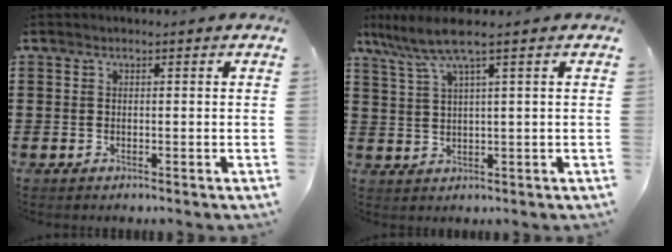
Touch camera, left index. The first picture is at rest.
{"total": 5.7, "force": [3.1, 0.3, 4.8], "torque": [-0.110, -0.006, 0.051]}